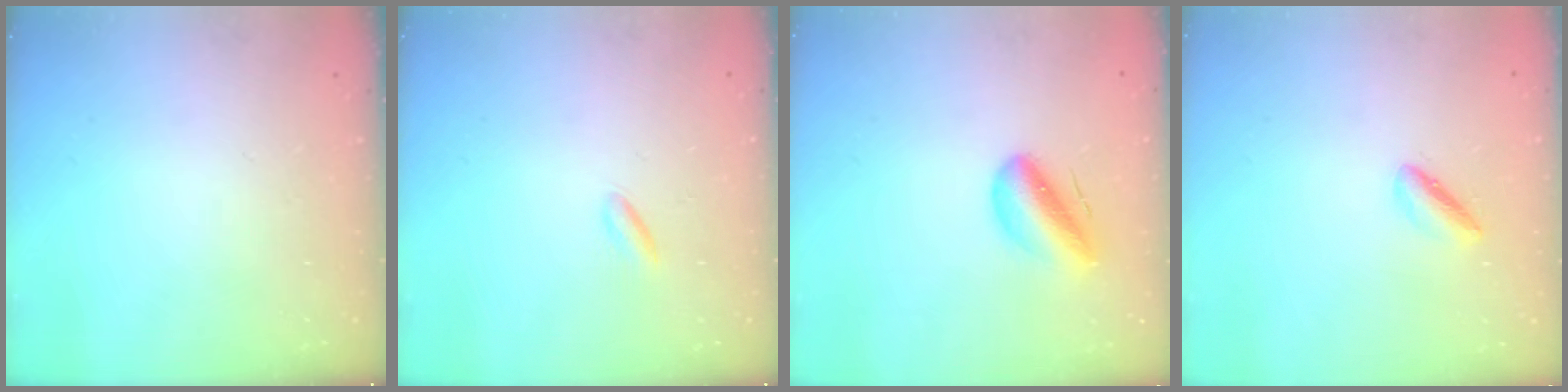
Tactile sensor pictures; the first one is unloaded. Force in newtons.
{"total": 2.6, "press": 2.5, "slide": 0.7}
{"total": 9.9, "press": 9.5, "slide": 2.9}
{"total": 2.3, "press": 2.2, "slide": 0.4}